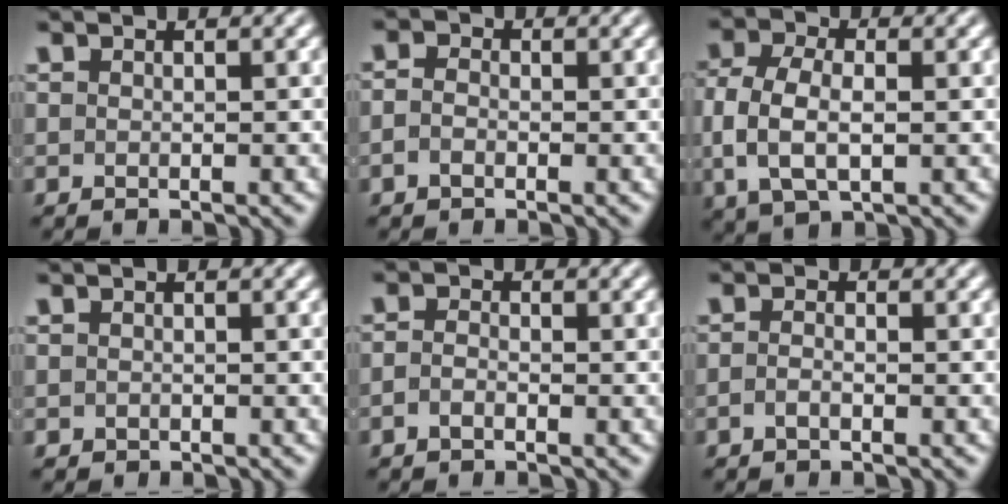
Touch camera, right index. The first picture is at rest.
{"total": 1.2, "force": [-0.8, 0.7, 0.6], "torque": [-0.012, -0.007, -0.014]}
{"total": 5.1, "force": [-0.3, 3.2, 4.0], "torque": [-0.097, -0.017, 0.009]}
{"total": 0.6, "force": [-0.5, 0.4, 0.0], "torque": [-0.005, -0.011, 0.000]}
{"total": 1.2, "force": [-1.1, 0.2, 0.5], "torque": [-0.008, -0.008, -0.018]}
{"total": 1.2, "force": [-1.0, -0.1, 0.6], "torque": [-0.011, -0.004, -0.018]}